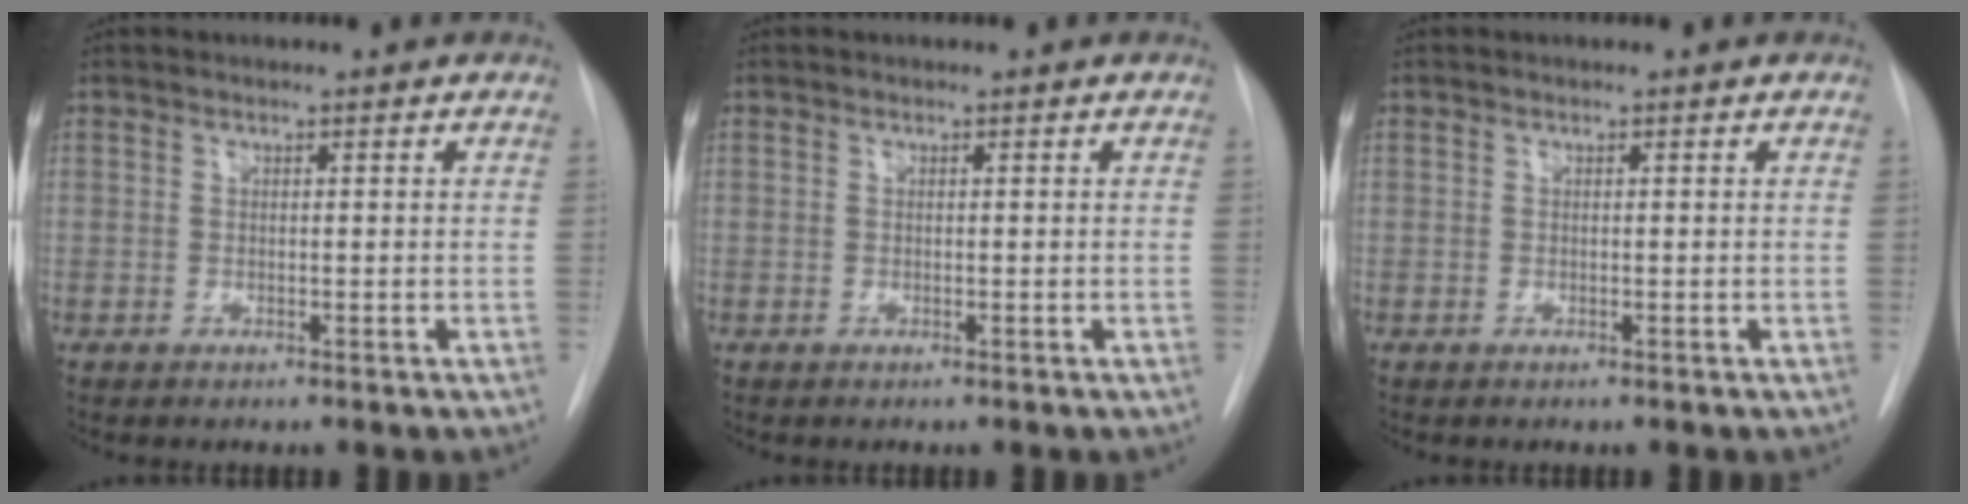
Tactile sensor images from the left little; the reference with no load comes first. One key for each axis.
{"total": 0.0}
{"total": 0.0}